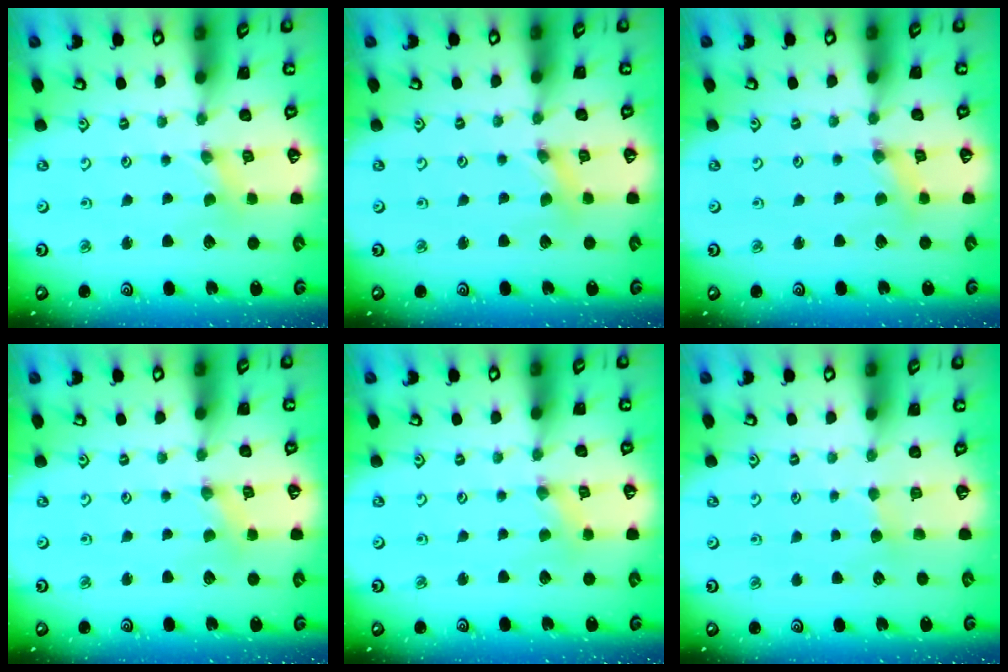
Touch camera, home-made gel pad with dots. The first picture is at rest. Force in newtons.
{"total": 1.7, "press": 1.6, "slide": 0.3}
{"total": 1.6, "press": 1.6, "slide": 0.4}
{"total": 0.7, "press": 0.7, "slide": 0.2}
{"total": 1.0, "press": 1.0, "slide": 0.1}
{"total": 2.9, "press": 2.9, "slide": 0.5}